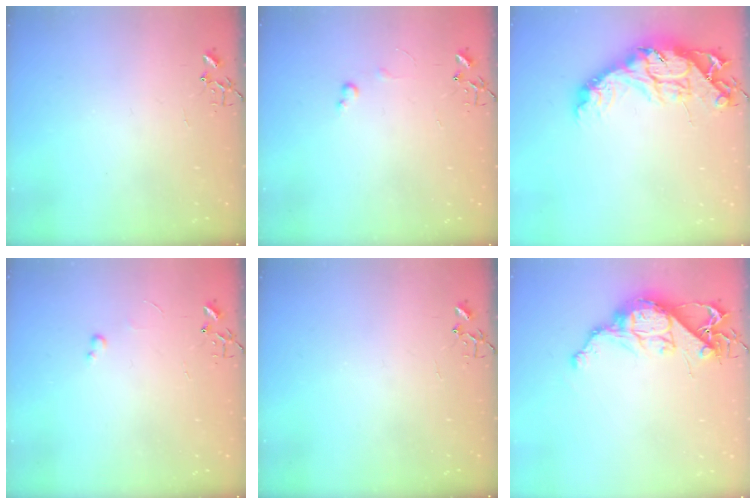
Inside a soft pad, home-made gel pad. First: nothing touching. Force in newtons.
{"total": 4.2, "press": 4.2, "slide": 0.6}
{"total": 18.3, "press": 18.3, "slide": 1.4}
{"total": 2.6, "press": 2.6, "slide": 0.4}
{"total": 0.0}
{"total": 12.8, "press": 12.7, "slide": 1.0}